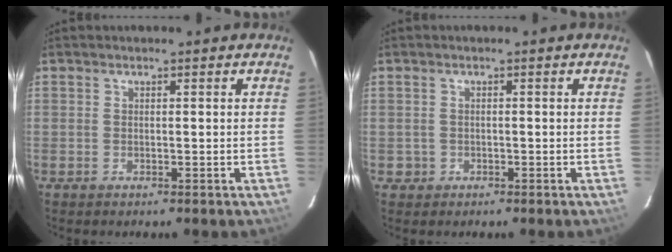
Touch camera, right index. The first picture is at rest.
{"total": 1.7, "force": [-0.5, 1.7, -0.1], "torque": [-0.002, 0.004, -0.001]}